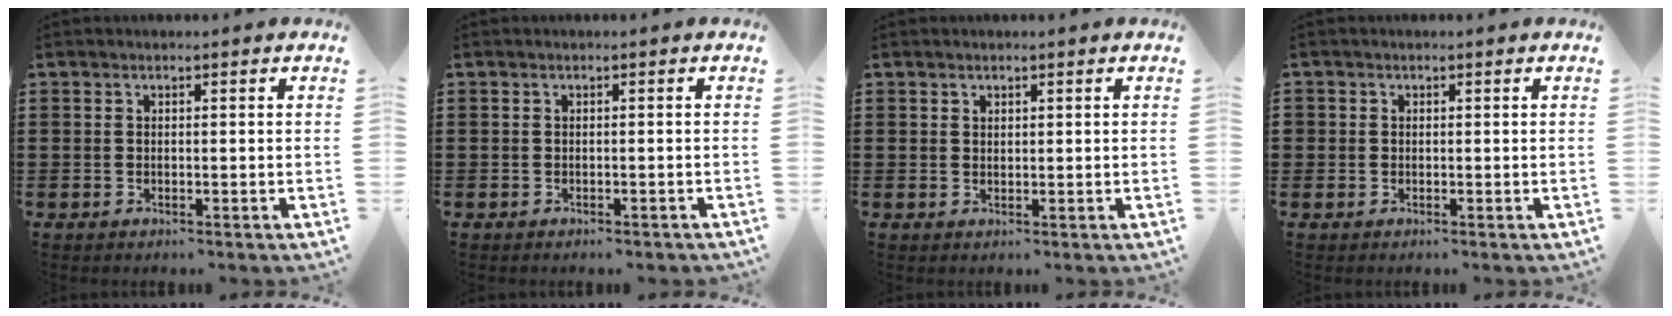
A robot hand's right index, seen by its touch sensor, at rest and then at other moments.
{"total": 0.6, "force": [-0.5, 0.1, 0.2], "torque": [-0.008, -0.004, -0.010]}
{"total": 0.9, "force": [0.7, 0.5, 0.1], "torque": [-0.004, 0.002, 0.014]}
{"total": 0.8, "force": [0.1, 0.8, 0.1], "torque": [-0.004, 0.004, 0.001]}